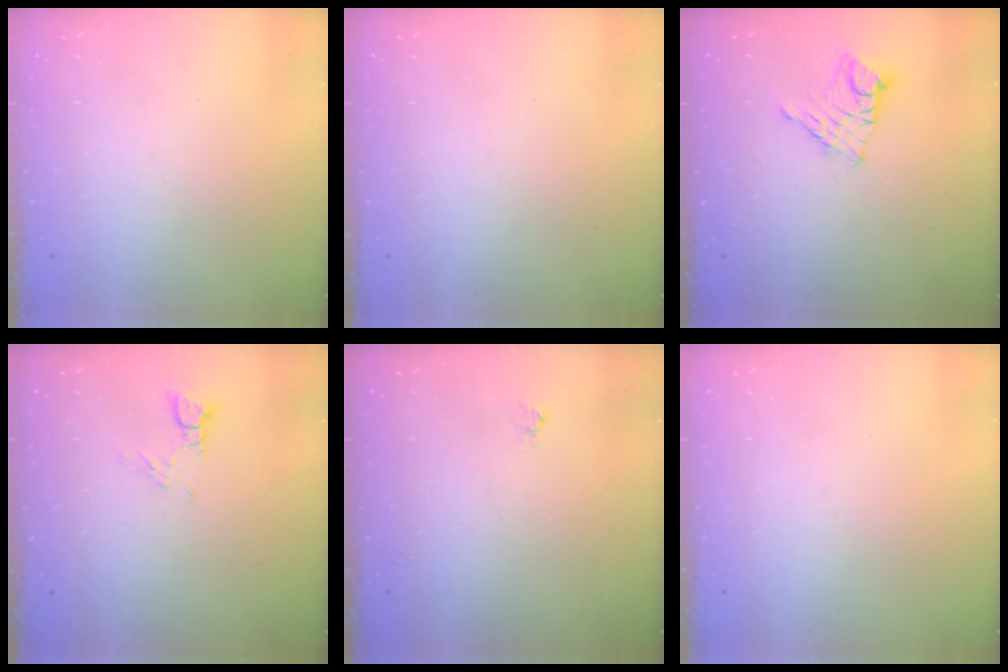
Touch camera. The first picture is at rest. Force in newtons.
{"total": 0.0}
{"total": 9.6, "press": 9.5, "slide": 0.9}
{"total": 3.5, "press": 3.5, "slide": 0.3}
{"total": 2.6, "press": 2.6, "slide": 0.5}
{"total": 0.0}